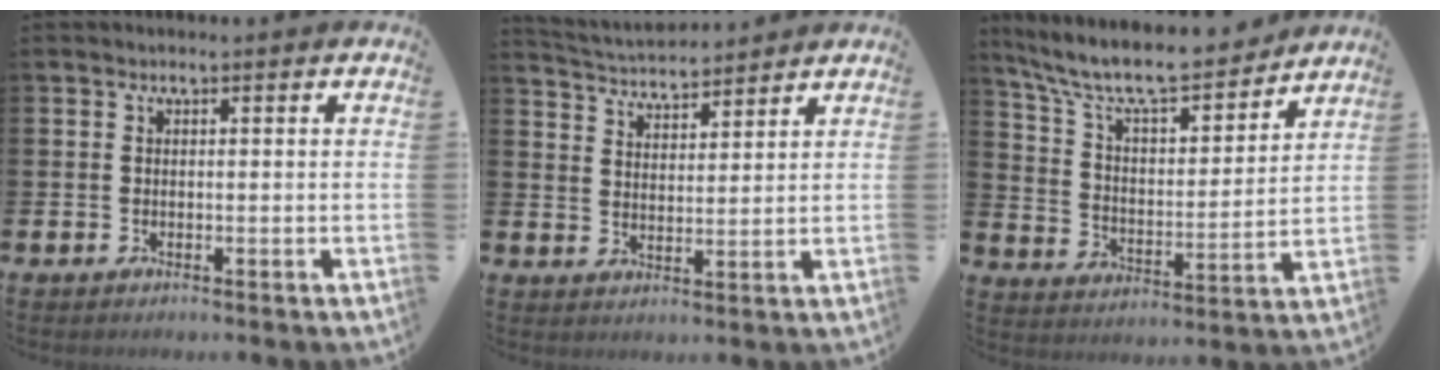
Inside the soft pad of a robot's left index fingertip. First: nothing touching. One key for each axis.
{"total": 4.3, "fx": 4.2, "fy": 0.6, "fz": 0.0, "tx": -0.021, "ty": -0.028, "tz": 0.075}
{"total": 9.8, "fx": 8.9, "fy": 2.0, "fz": 3.4, "tx": -0.100, "ty": -0.064, "tz": 0.151}